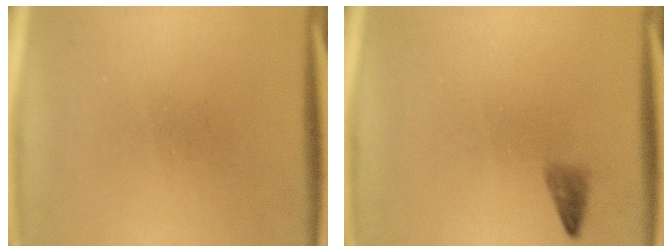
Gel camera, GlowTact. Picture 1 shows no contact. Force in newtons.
{"total": 1.2}